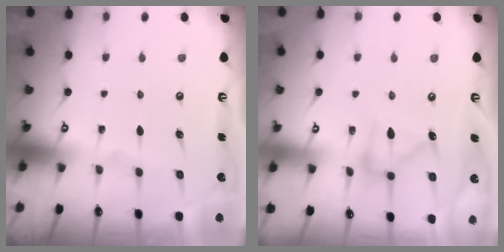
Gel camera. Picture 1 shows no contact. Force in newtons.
{"total": 12.3, "press": 12.3, "slide": 0.8}